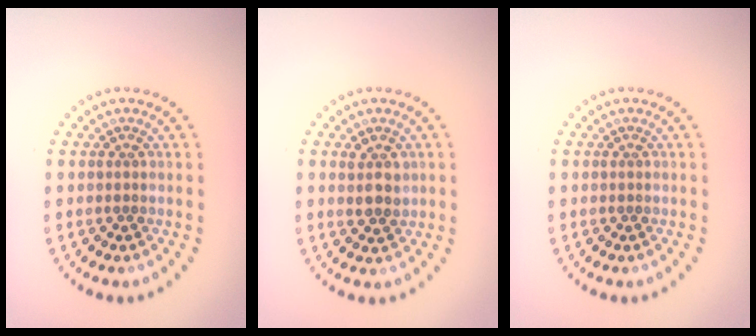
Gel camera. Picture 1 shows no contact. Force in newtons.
{"total": 2.1, "press": 1.9, "slide": 0.9}
{"total": 0.0}